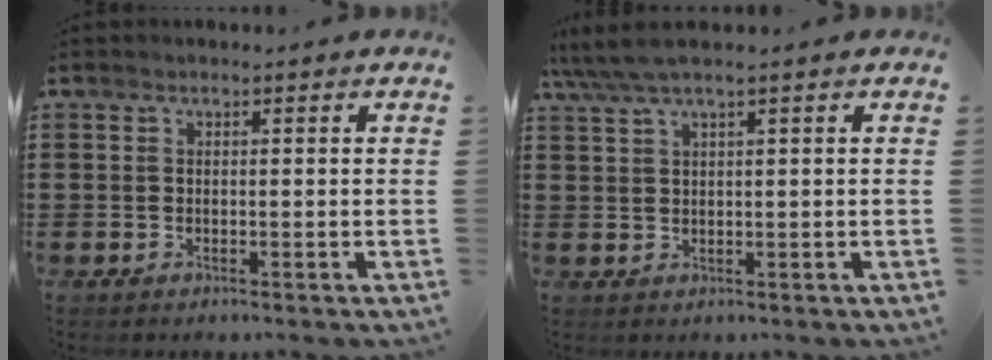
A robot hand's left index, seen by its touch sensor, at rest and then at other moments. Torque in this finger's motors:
{"motor_torque": [0.80, -0.75, 0.34, 0.07]}